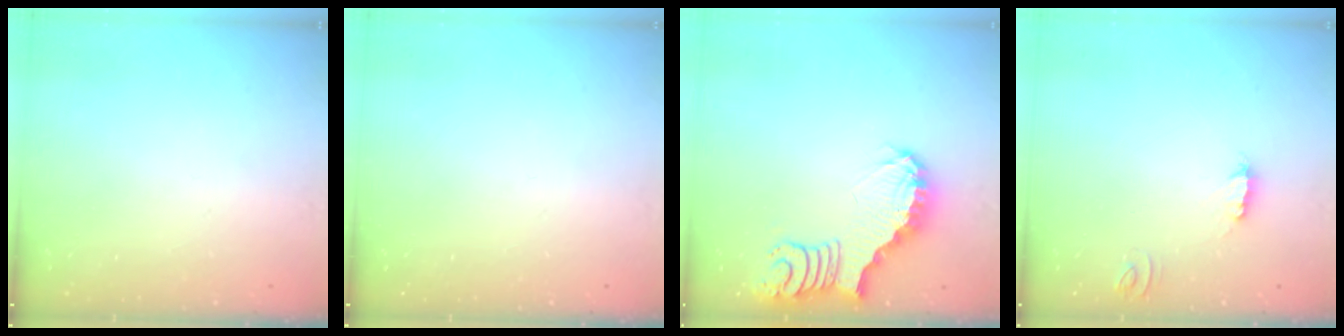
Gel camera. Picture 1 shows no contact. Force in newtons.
{"total": 0.0}
{"total": 3.8, "press": 3.7, "slide": 0.5}
{"total": 5.6, "press": 5.5, "slide": 0.4}